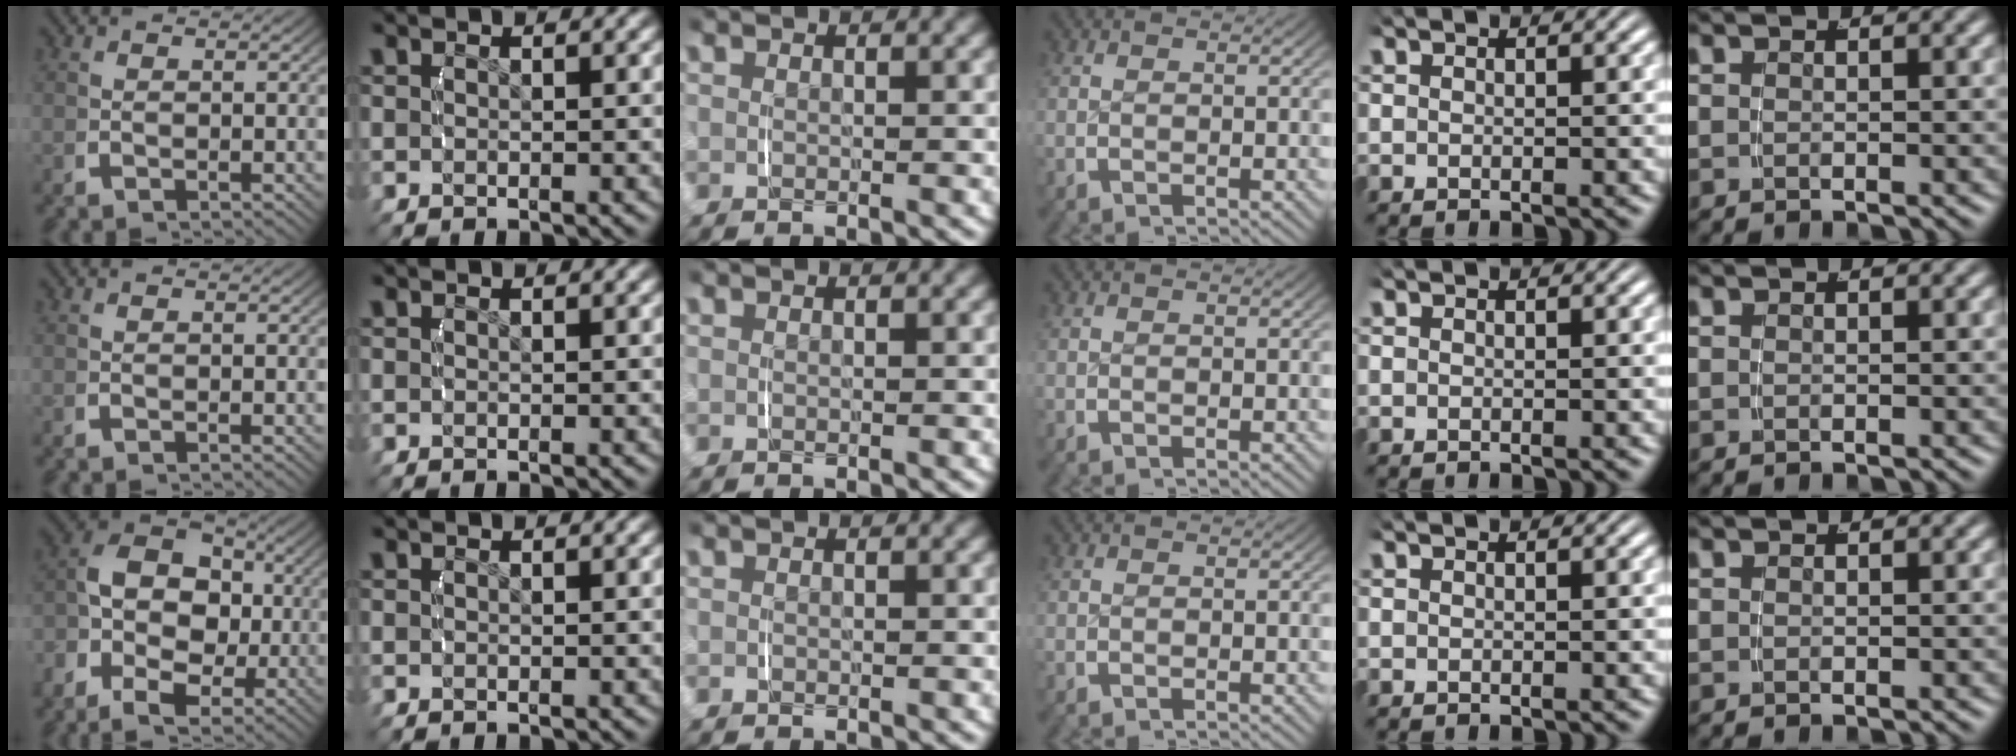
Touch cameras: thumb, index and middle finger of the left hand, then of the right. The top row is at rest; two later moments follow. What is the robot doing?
{"motion": "lift_and_place", "object": "backpack"}